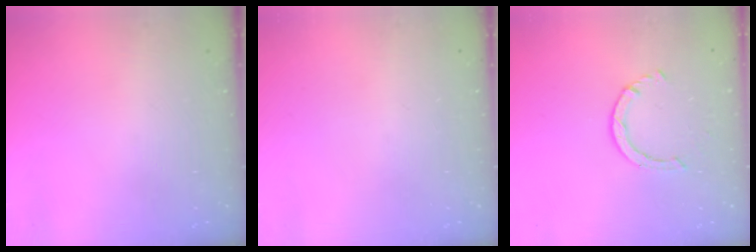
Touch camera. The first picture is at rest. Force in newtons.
{"total": 0.0}
{"total": 2.2, "press": 2.2, "slide": 0.4}